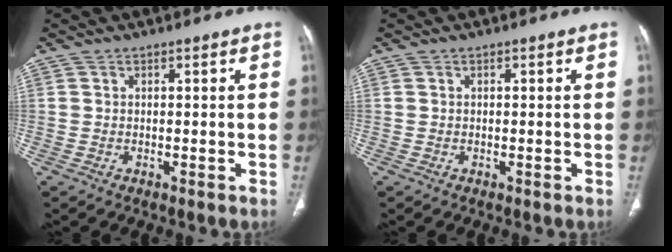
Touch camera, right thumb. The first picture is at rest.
{"total": 0.0}